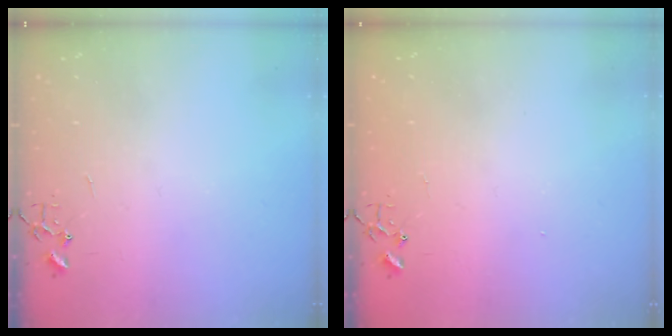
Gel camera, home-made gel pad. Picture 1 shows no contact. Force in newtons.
{"total": 1.3, "press": 1.2, "slide": 0.1}